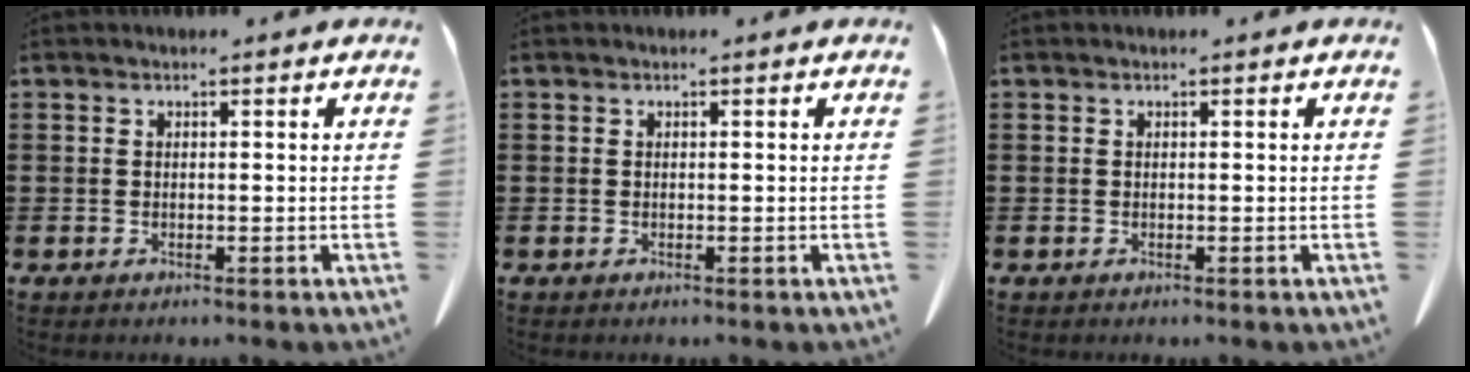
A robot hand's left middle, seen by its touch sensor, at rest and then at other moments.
{"total": 0.0}
{"total": 0.0}